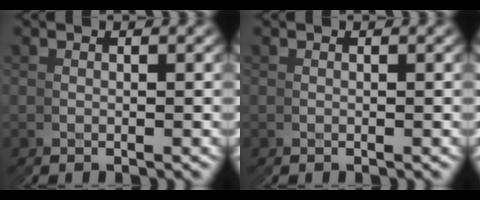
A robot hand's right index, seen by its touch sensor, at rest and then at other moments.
{"total": 0.0}